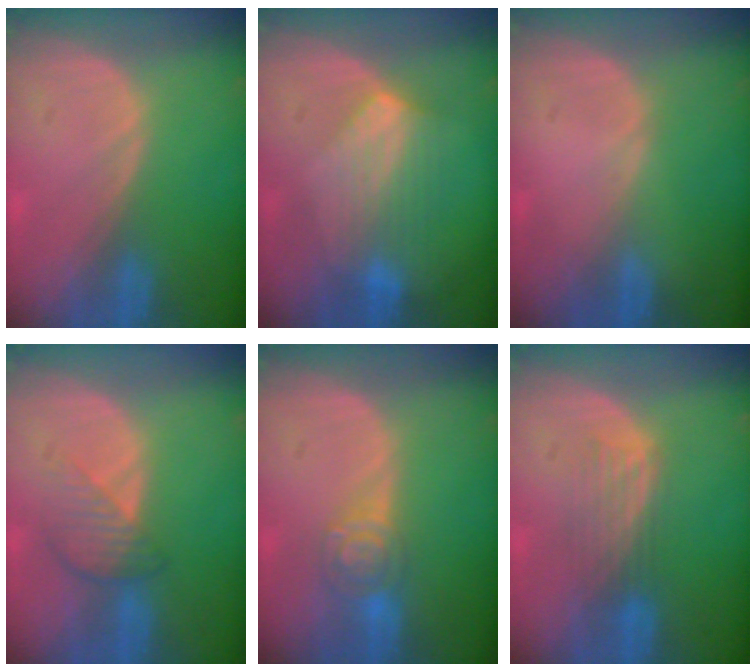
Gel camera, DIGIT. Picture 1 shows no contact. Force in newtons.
{"total": 7.0, "press": 6.5, "slide": 2.7}
{"total": 0.0}
{"total": 4.3, "press": 3.8, "slide": 1.9}
{"total": 4.6, "press": 4.5, "slide": 0.9}
{"total": 4.6, "press": 3.9, "slide": 2.4}